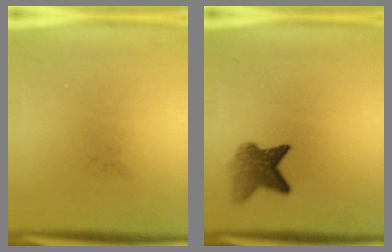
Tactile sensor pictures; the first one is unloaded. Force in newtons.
{"total": 5.0}